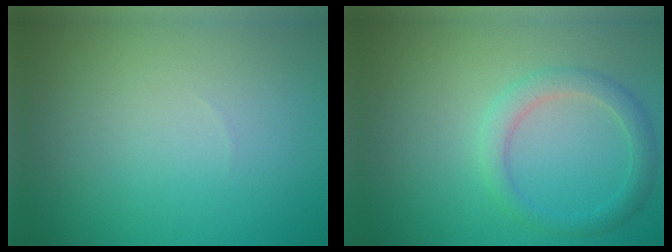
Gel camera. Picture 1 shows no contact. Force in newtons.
{"total": 2.3, "press": 2.3, "slide": 0.1}